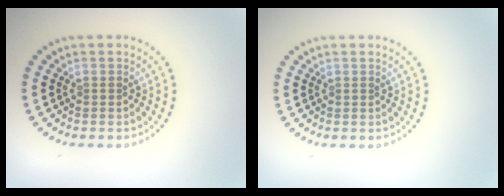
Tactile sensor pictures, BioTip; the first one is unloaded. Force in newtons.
{"total": 0.0}